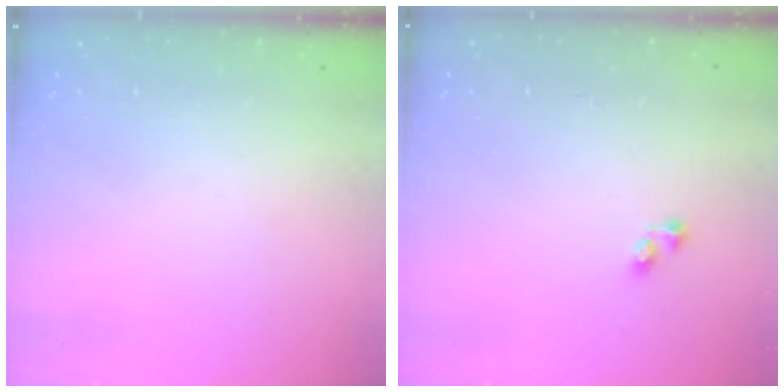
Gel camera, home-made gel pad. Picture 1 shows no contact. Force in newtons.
{"total": 2.2, "press": 2.2, "slide": 0.3}